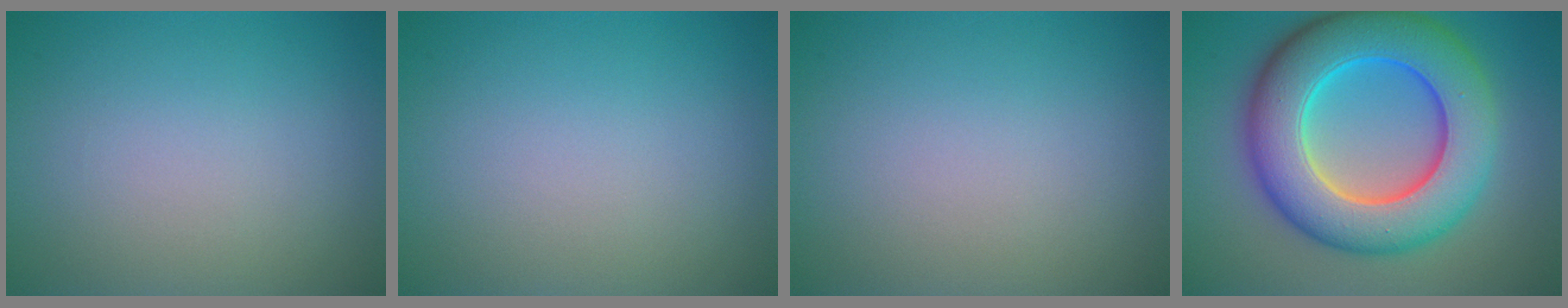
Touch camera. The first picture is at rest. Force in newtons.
{"total": 0.0}
{"total": 0.0}
{"total": 12.0, "press": 12.0, "slide": 0.5}